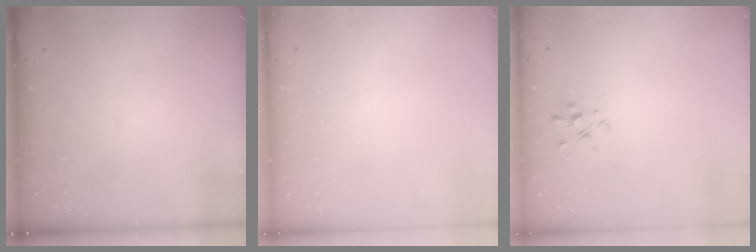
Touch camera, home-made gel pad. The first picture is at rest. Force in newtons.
{"total": 1.6, "press": 1.6, "slide": 0.2}
{"total": 2.1, "press": 2.0, "slide": 0.9}